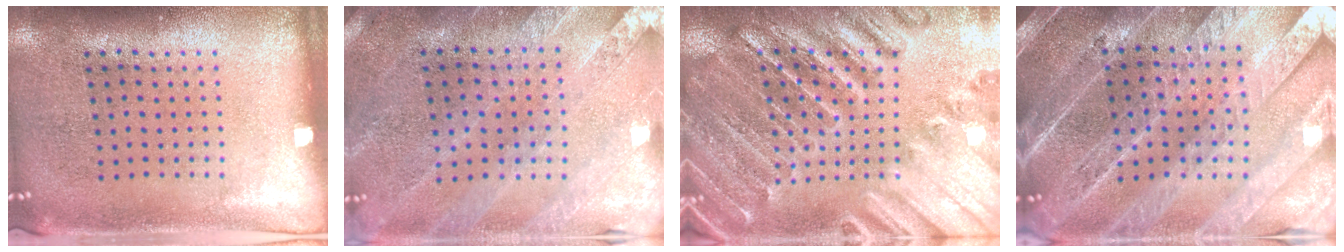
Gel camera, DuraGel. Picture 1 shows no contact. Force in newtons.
{"total": 0.6, "press": 0.6, "slide": 0.2}
{"total": 2.8, "press": 2.8, "slide": 0.3}
{"total": 5.0, "press": 4.3, "slide": 2.4}